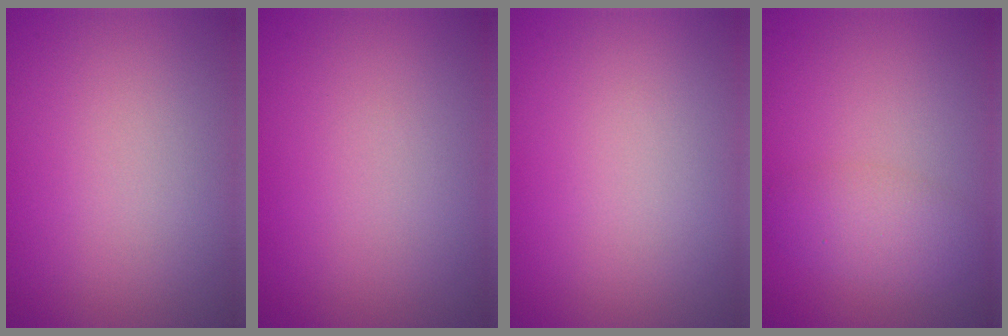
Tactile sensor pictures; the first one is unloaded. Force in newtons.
{"total": 0.0}
{"total": 0.0}
{"total": 2.8, "press": 2.8, "slide": 0.1}